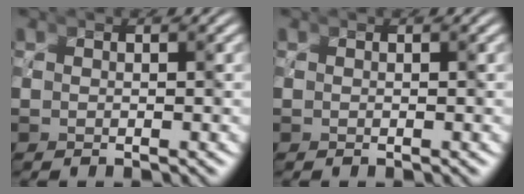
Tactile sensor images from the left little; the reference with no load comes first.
{"total": 0.0}